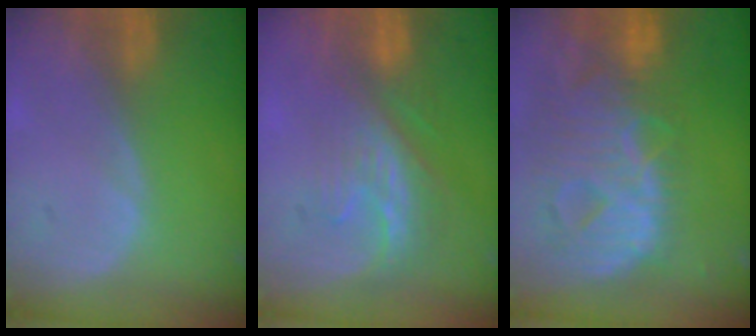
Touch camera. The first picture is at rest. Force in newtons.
{"total": 8.3, "press": 7.1, "slide": 4.3}
{"total": 13.1, "press": 11.2, "slide": 6.9}